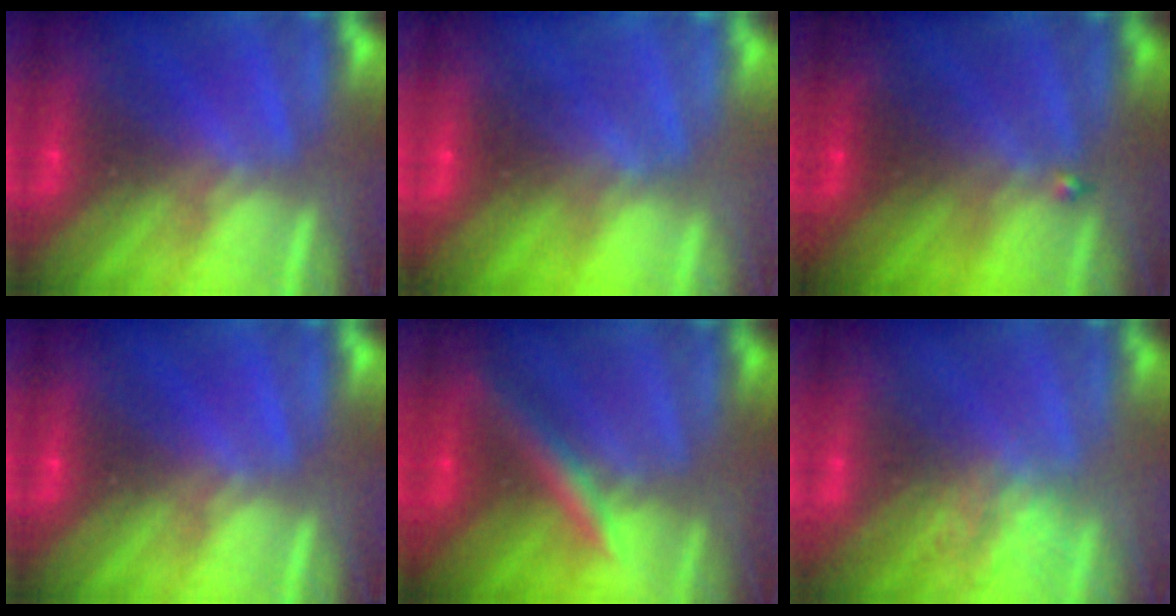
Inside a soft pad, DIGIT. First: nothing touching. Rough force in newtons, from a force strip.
{"total": 2.8}
{"total": 1.9}
{"total": 0.0}
{"total": 2.4}
{"total": 3.2}